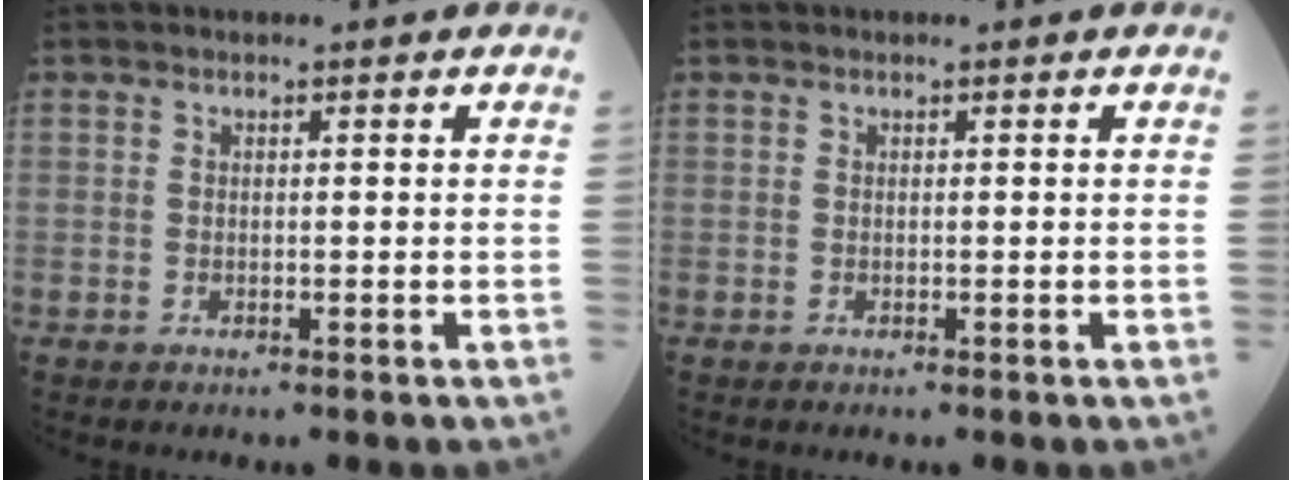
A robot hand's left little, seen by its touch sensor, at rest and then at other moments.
{"total": 0.0}